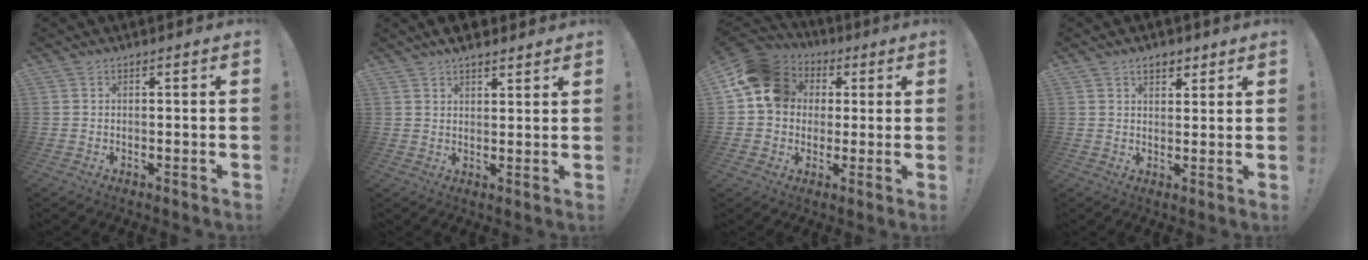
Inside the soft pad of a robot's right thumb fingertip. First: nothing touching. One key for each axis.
{"total": 5.2, "fx": 4.4, "fy": 2.0, "fz": 1.8, "tx": -0.019, "ty": -0.022, "tz": 0.080}
{"total": 14.5, "fx": 3.9, "fy": 12.1, "fz": 6.9, "tx": -0.102, "ty": -0.004, "tz": 0.080}
{"total": 4.4, "fx": 2.5, "fy": 2.8, "fz": 2.3, "tx": -0.028, "ty": -0.005, "tz": 0.044}